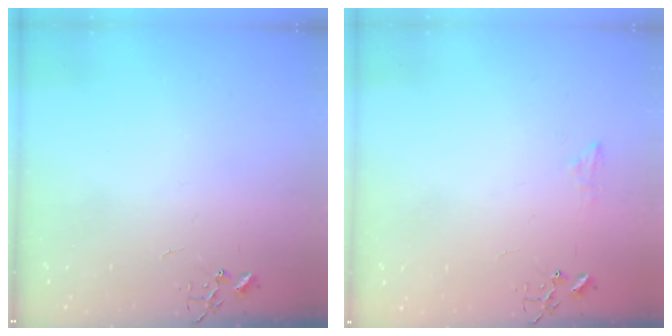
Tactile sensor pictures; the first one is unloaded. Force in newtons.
{"total": 6.9, "press": 6.8, "slide": 0.7}